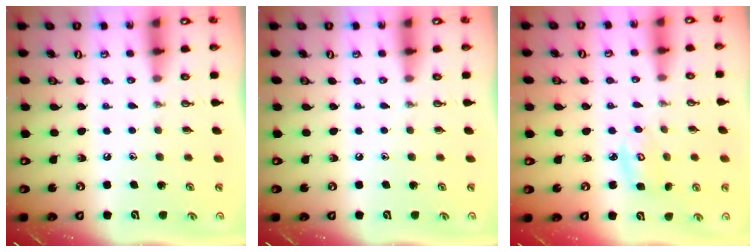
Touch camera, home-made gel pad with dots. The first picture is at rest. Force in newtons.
{"total": 0.0}
{"total": 5.5, "press": 5.5, "slide": 0.3}